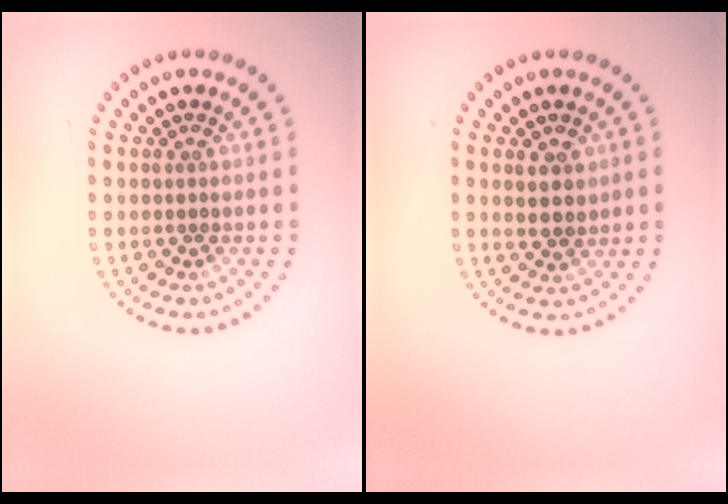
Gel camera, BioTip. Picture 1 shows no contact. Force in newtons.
{"total": 2.5, "press": 2.3, "slide": 1.0}